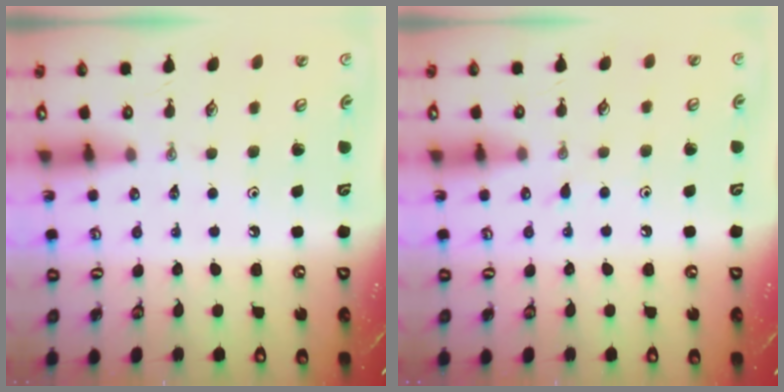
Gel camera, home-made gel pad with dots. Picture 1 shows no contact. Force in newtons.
{"total": 5.8, "press": 5.7, "slide": 0.7}